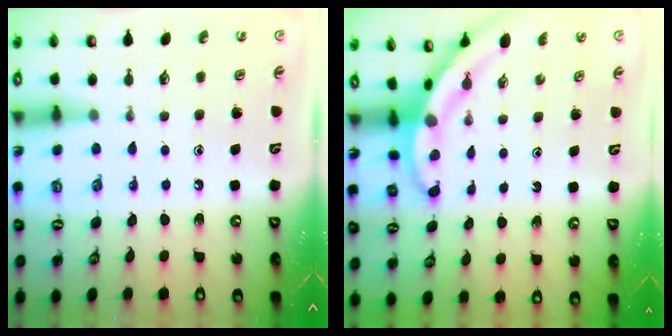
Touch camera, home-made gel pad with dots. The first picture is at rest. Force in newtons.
{"total": 2.8, "press": 2.8, "slide": 0.3}